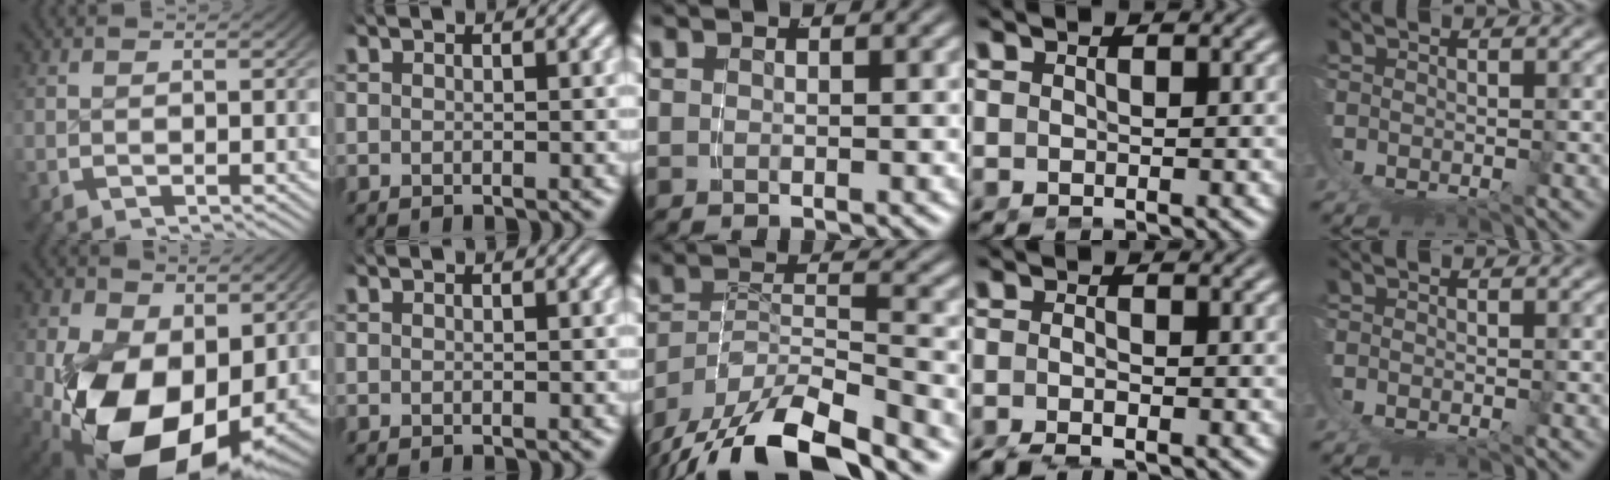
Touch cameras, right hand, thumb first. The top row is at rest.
{"thumb": {"total": 19.1, "force": [-4.1, 12.3, 14.0], "torque": [-0.268, -0.094, -0.023]}, "middle": {"total": 9.6, "force": [-6.5, 4.8, 5.1], "torque": [-0.097, -0.024, -0.102]}, "ring": {"total": 3.0, "force": [-2.1, 1.5, 1.5], "torque": [-0.037, -0.012, -0.033]}}